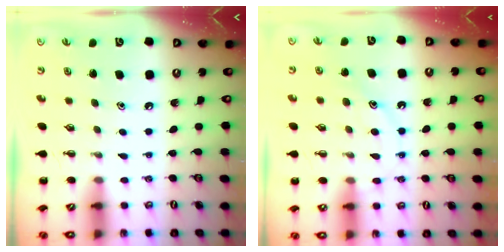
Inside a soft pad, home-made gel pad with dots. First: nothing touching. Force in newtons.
{"total": 12.5, "press": 12.5, "slide": 0.9}